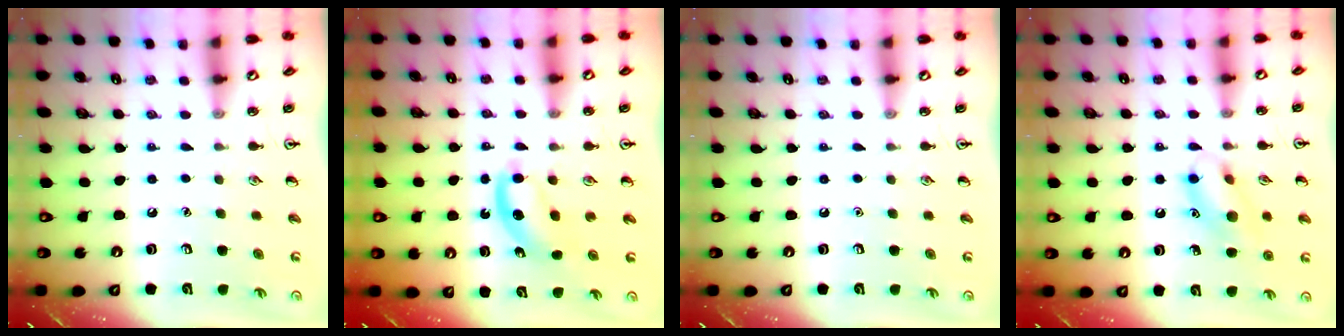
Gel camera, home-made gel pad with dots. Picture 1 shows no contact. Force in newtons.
{"total": 4.1, "press": 4.1, "slide": 0.7}
{"total": 0.0}
{"total": 11.6, "press": 11.6, "slide": 0.6}